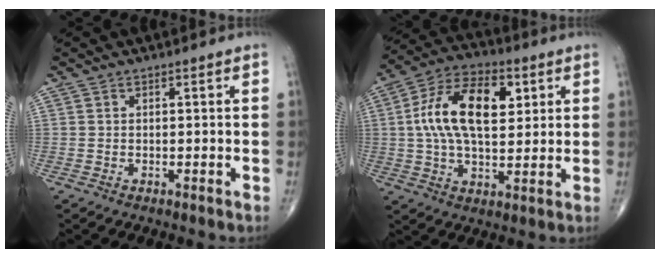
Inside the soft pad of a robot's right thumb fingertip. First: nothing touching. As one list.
[{"total": 16.8, "force": [3.6, 9.0, 13.7], "torque": [-0.231, 0.011, 0.057]}]